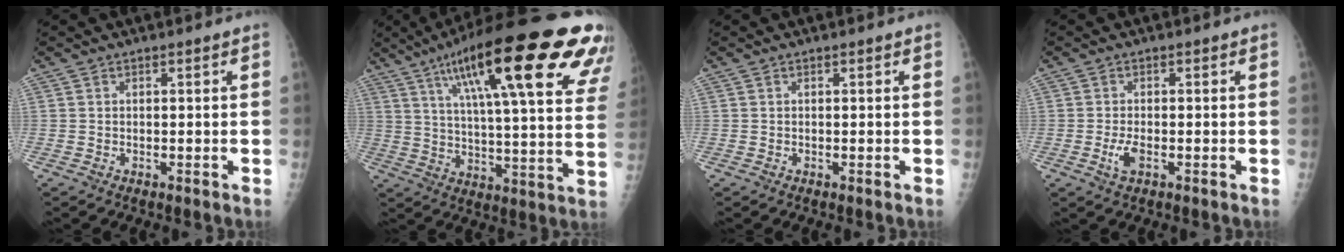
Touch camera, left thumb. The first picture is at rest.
{"total": 31.9, "force": [16.5, 7.0, 26.3], "torque": [-0.334, -0.011, 0.242]}
{"total": 0.0}
{"total": 2.7, "force": [-1.0, 1.2, 2.2], "torque": [-0.050, -0.002, -0.018]}